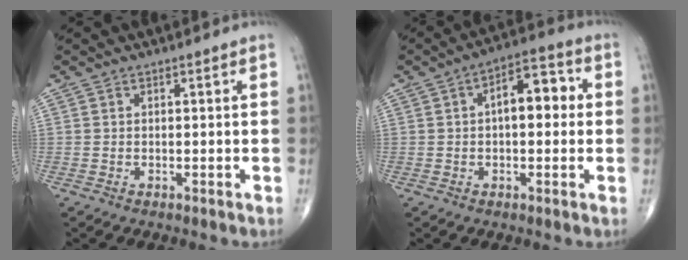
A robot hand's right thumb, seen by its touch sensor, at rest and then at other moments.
{"total": 9.2, "force": [1.1, 4.6, 7.8], "torque": [-0.095, 0.028, 0.007]}